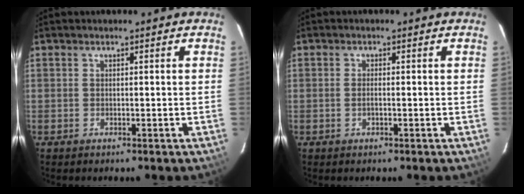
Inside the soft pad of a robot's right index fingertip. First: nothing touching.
{"total": 1.4, "force": [-0.3, 0.4, 1.3], "torque": [-0.029, 0.002, -0.007]}